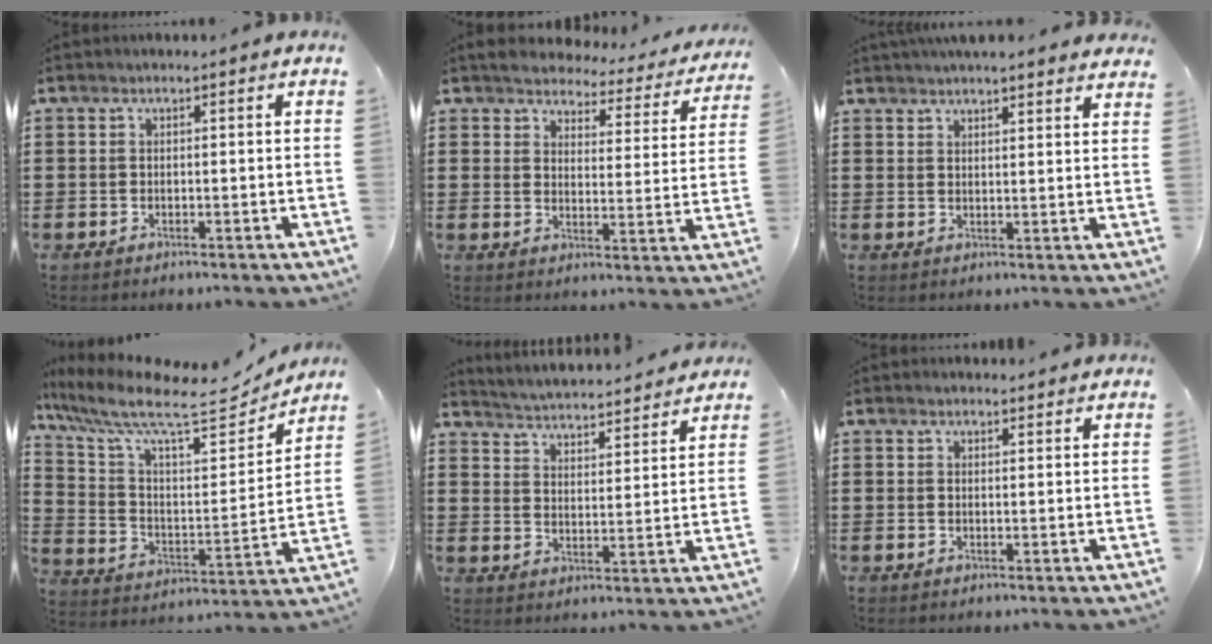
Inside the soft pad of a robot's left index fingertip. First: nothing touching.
{"total": 3.3, "force": [3.3, 0.3, 0.2], "torque": [-0.028, -0.029, 0.051]}
{"total": 3.4, "force": [3.4, 0.0, 0.7], "torque": [-0.023, -0.007, 0.063]}
{"total": 10.3, "force": [8.1, 2.2, 6.0], "torque": [-0.143, -0.059, 0.131]}
{"total": 3.6, "force": [3.6, -0.4, -0.1], "torque": [-0.022, -0.035, 0.055]}
{"total": 1.3, "force": [1.3, 0.3, 0.1], "torque": [-0.005, 0.000, 0.026]}